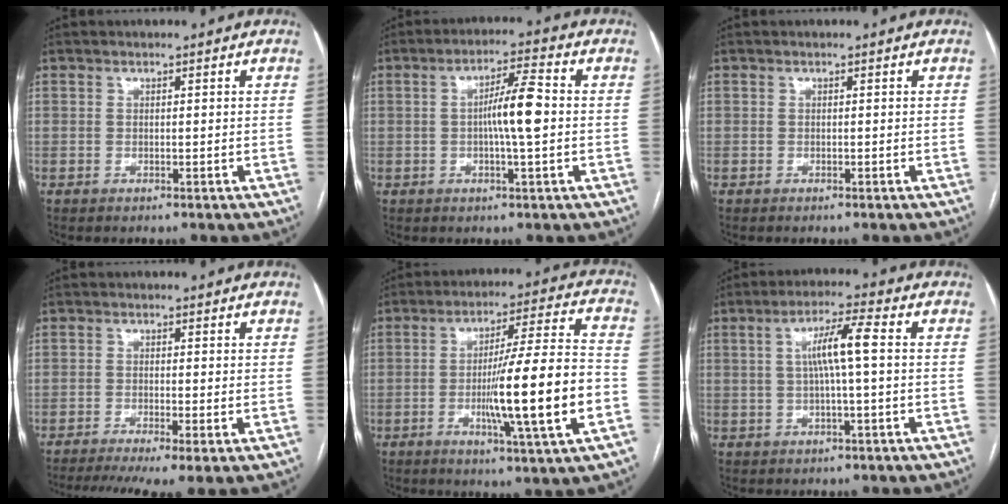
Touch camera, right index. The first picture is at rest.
{"total": 7.1, "force": [-0.2, 0.4, 7.1], "torque": [-0.126, 0.008, -0.008]}
{"total": 0.0}
{"total": 8.1, "force": [-5.5, 0.7, 5.9], "torque": [-0.096, -0.010, -0.091]}
{"total": 16.8, "force": [-3.9, -0.4, 16.3], "torque": [-0.266, -0.006, -0.066]}
{"total": 6.4, "force": [0.6, 0.0, 6.3], "torque": [-0.116, 0.013, 0.011]}